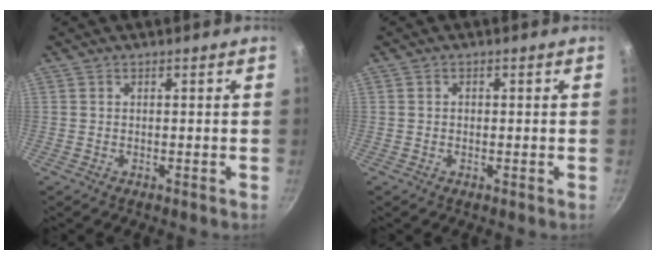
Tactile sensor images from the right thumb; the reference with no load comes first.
{"total": 0.7, "force": [-0.1, 0.7, 0.3], "torque": [-0.003, 0.004, -0.002]}